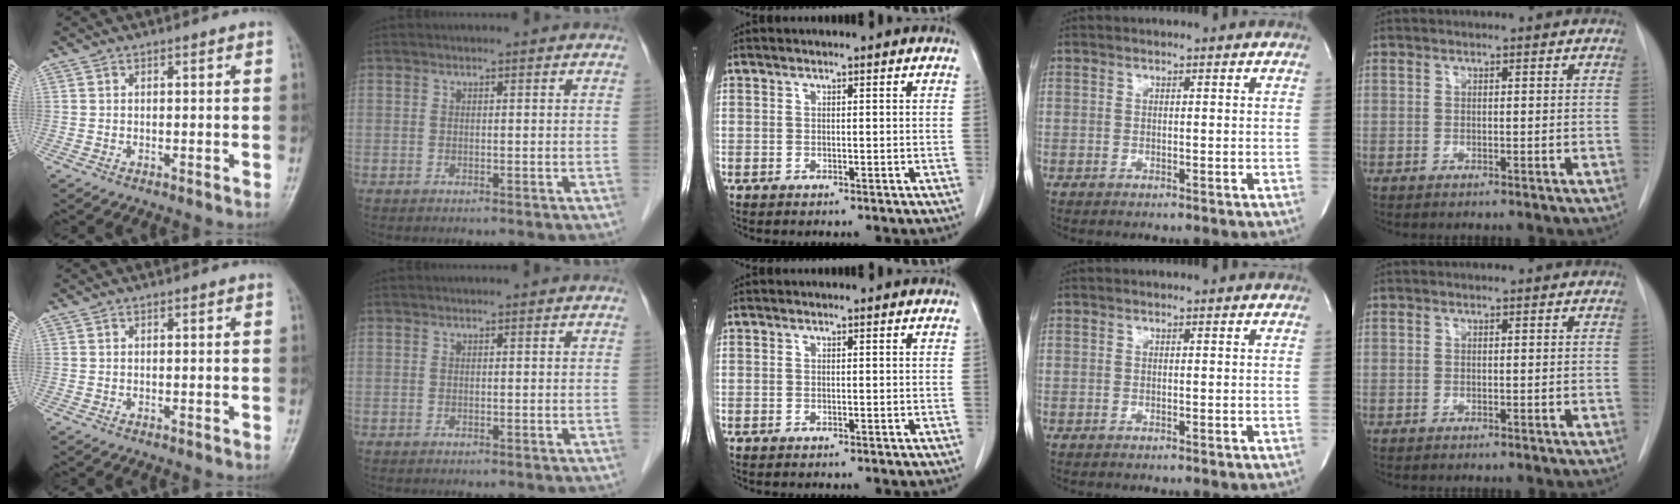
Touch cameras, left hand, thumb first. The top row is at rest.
{}